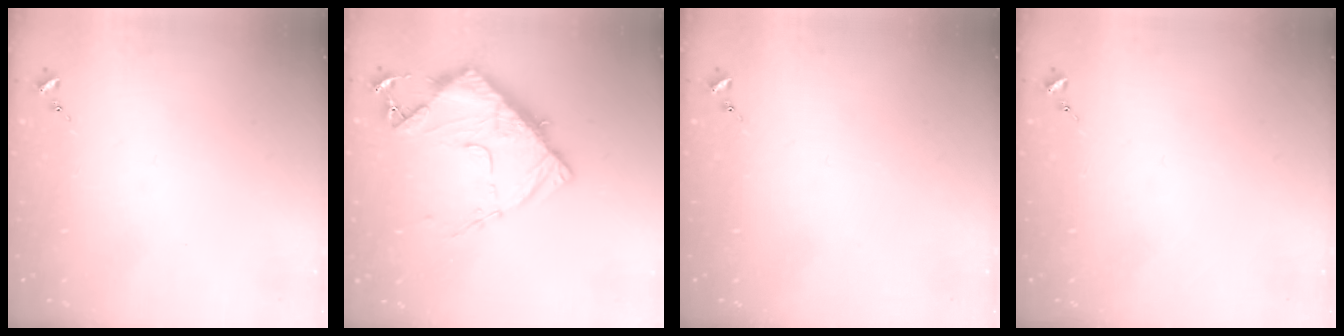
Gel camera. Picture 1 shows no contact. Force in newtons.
{"total": 13.3, "press": 13.2, "slide": 1.3}
{"total": 0.0}
{"total": 0.0}